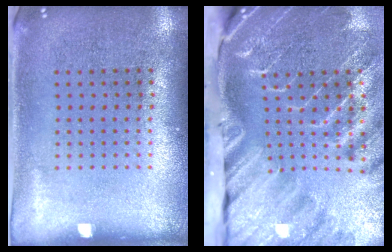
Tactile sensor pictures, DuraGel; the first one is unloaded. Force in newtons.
{"total": 4.6, "press": 3.4, "slide": 3.1}